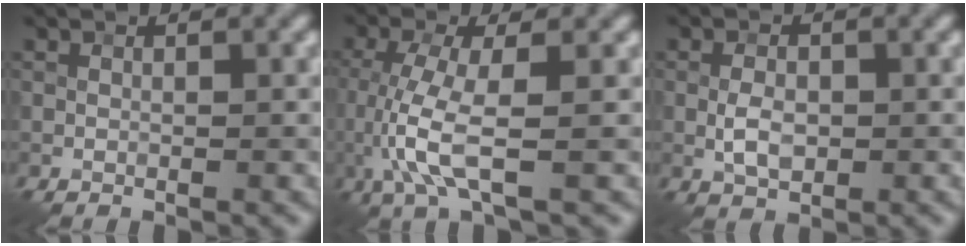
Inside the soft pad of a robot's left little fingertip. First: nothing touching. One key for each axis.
{"total": 5.3, "fx": -1.0, "fy": 1.3, "fz": 5.0, "tx": -0.119, "ty": -0.008, "tz": -0.018}
{"total": 2.5, "fx": -0.4, "fy": 1.5, "fz": 1.9, "tx": -0.037, "ty": 0.001, "tz": -0.008}